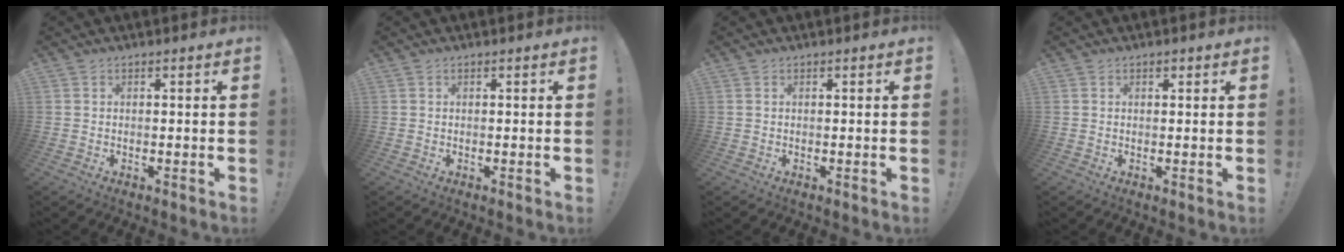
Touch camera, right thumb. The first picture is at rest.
{"total": 0.0}
{"total": 0.0}
{"total": 0.6, "force": [0.4, 0.5, 0.2], "torque": [0.004, -0.002, 0.005]}